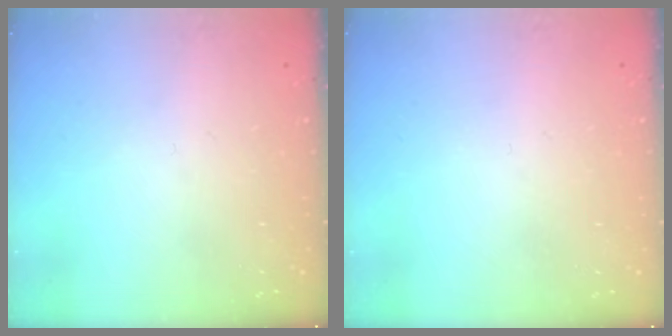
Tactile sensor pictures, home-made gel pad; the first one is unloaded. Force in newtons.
{"total": 0.0}